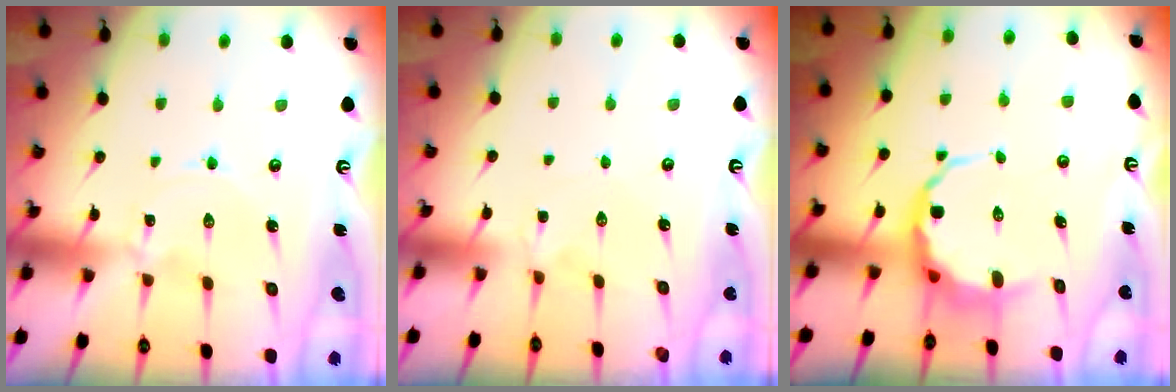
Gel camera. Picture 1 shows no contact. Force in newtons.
{"total": 1.8, "press": 1.7, "slide": 0.4}
{"total": 7.1, "press": 6.9, "slide": 1.7}